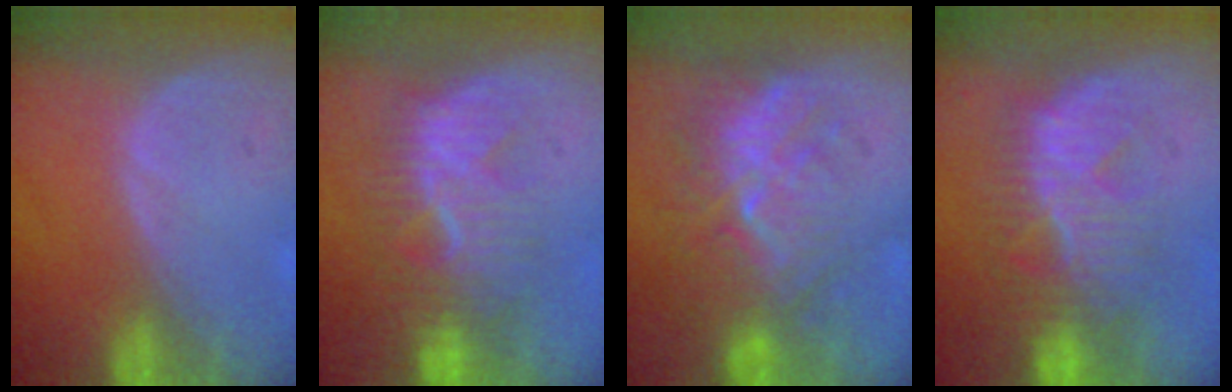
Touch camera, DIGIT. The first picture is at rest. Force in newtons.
{"total": 9.0, "press": 8.3, "slide": 3.4}
{"total": 9.3, "press": 8.9, "slide": 2.6}
{"total": 9.0, "press": 8.6, "slide": 2.5}